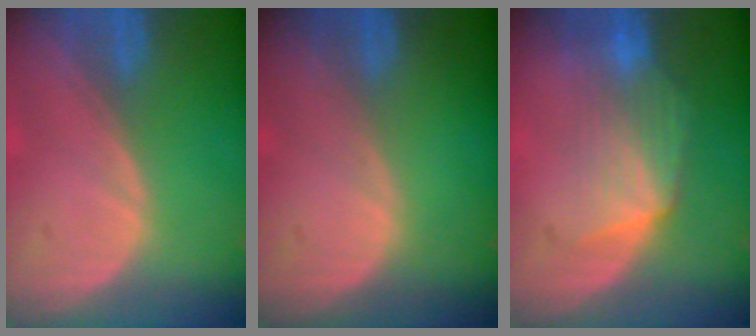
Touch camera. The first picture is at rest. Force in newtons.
{"total": 0.0}
{"total": 6.9, "press": 6.4, "slide": 2.7}